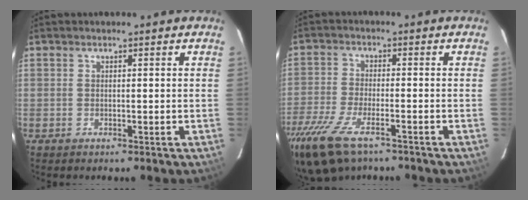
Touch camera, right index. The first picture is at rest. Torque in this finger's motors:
{"motor_torque": [1.17, -0.97, 0.58, 0.19]}